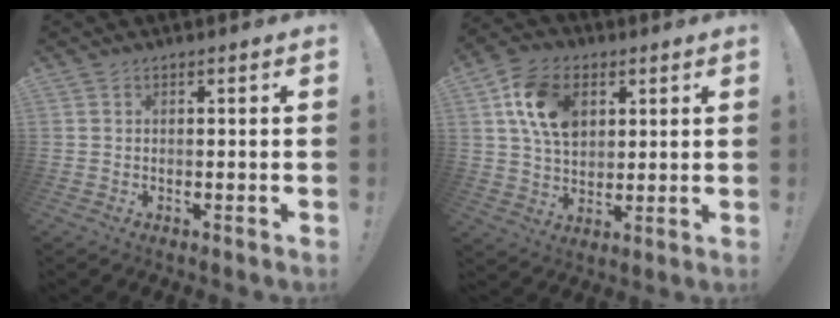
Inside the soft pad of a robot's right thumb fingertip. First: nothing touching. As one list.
[{"total": 14.8, "force": [5.1, 10.4, 9.2], "torque": [-0.151, -0.002, 0.101]}]